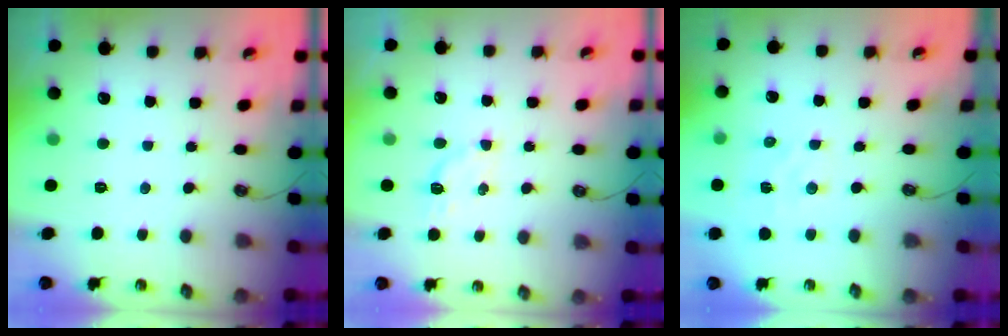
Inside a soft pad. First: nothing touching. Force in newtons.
{"total": 4.2, "press": 4.1, "slide": 0.5}
{"total": 3.3, "press": 3.3, "slide": 0.3}